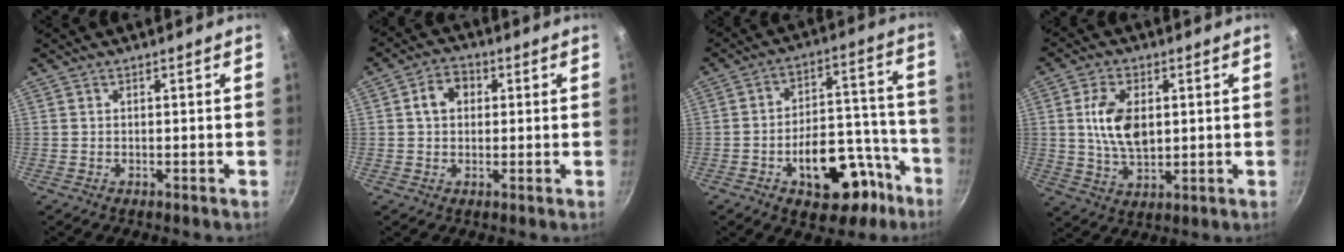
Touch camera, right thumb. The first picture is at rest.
{"total": 5.6, "force": [1.1, 4.4, 3.2], "torque": [-0.028, 0.012, 0.009]}
{"total": 19.3, "force": [-9.3, 11.0, 12.9], "torque": [-0.129, 0.077, -0.119]}
{"total": 10.1, "force": [1.5, 5.9, 8.0], "torque": [-0.134, -0.009, 0.031]}